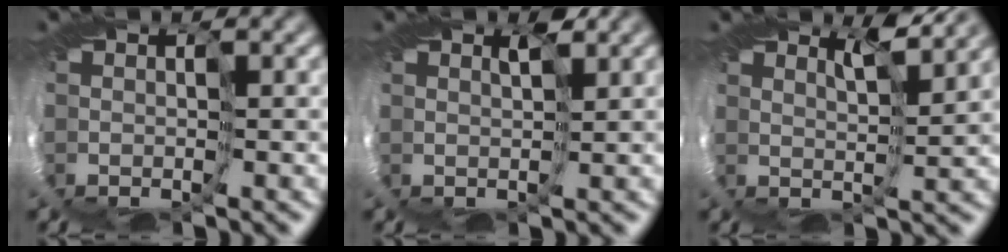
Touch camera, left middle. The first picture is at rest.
{"total": 1.2, "force": [1.1, 0.2, 0.5], "torque": [-0.010, 0.007, 0.008]}
{"total": 2.5, "force": [2.4, 0.0, 0.5], "torque": [-0.010, 0.009, 0.023]}